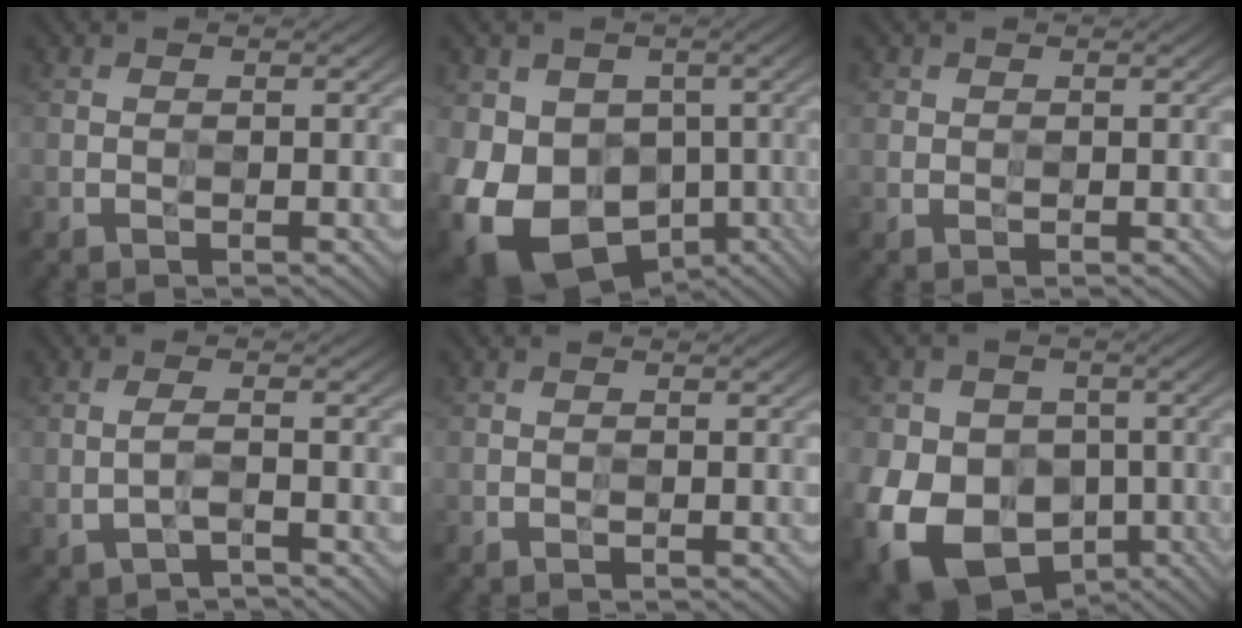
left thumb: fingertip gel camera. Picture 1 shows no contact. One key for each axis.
{"total": 16.0, "fx": -4.3, "fy": 13.2, "fz": 8.0, "tx": -0.178, "ty": -0.033, "tz": -0.079}
{"total": 0.9, "fx": 0.4, "fy": 0.8, "fz": 0.2, "tx": -0.002, "ty": -0.001, "tz": 0.010}
{"total": 2.4, "fx": -1.0, "fy": 0.7, "fz": 2.1, "tx": -0.049, "ty": -0.002, "tz": -0.020}
{"total": 0.0}
{"total": 17.9, "fx": -5.6, "fy": 14.6, "fz": 8.8, "tx": -0.201, "ty": -0.034, "tz": -0.110}